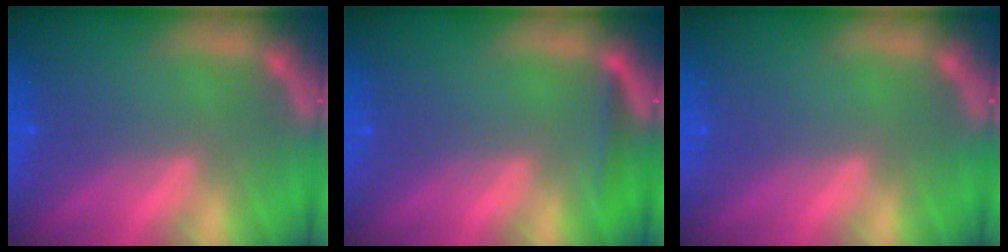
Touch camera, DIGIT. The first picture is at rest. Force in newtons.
{"total": 1.4}
{"total": 0.0}